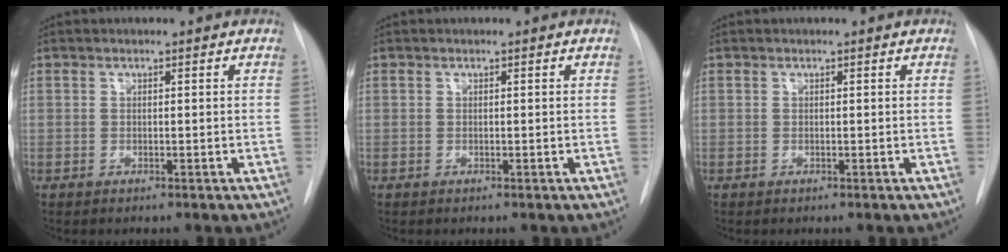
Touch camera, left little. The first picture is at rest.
{"total": 0.0}
{"total": 0.0}